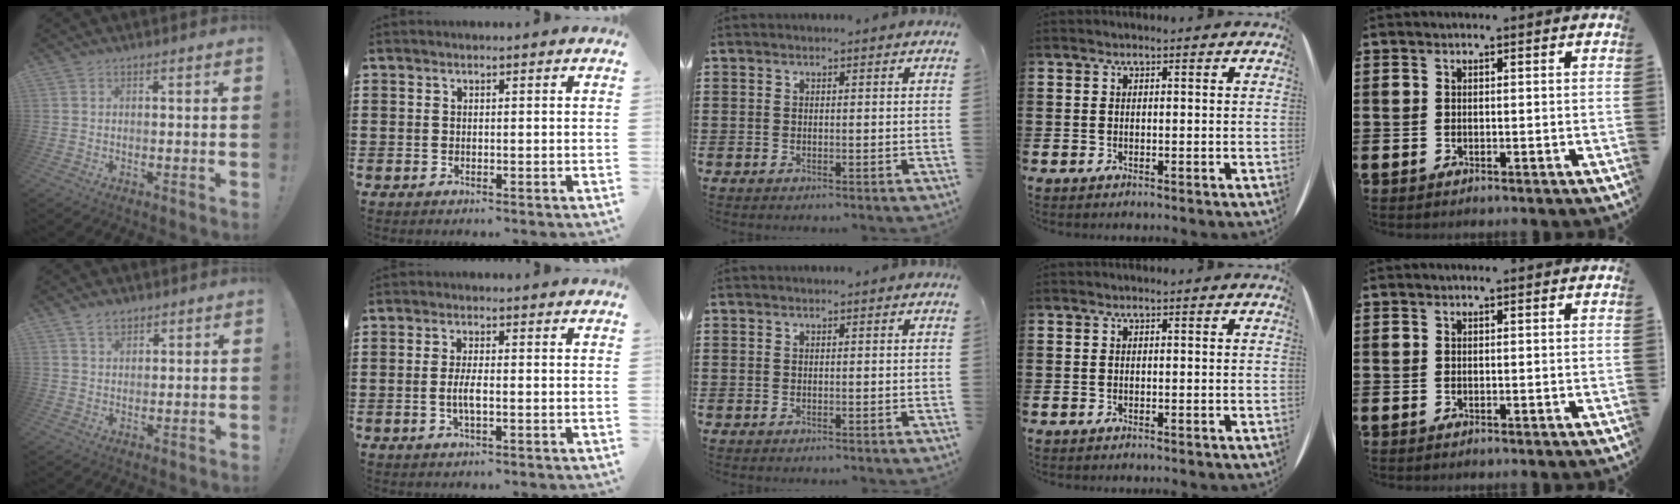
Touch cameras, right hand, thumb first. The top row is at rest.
{"thumb": {"total": 3.8, "force": [2.7, 2.3, 1.5], "torque": [-0.020, -0.012, 0.048]}, "index": {"total": 3.2, "force": [-0.6, 0.8, 3.0], "torque": [-0.067, -0.005, -0.016]}}